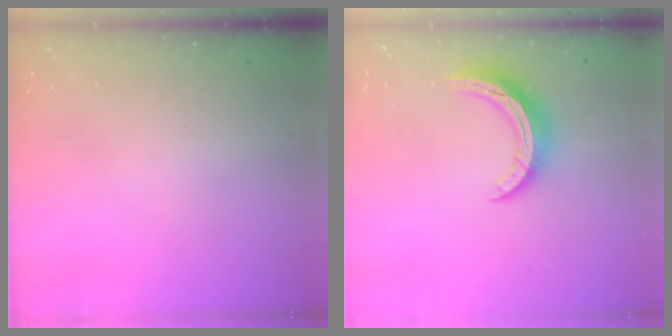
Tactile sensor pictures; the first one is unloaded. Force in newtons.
{"total": 10.3, "press": 10.3, "slide": 0.3}